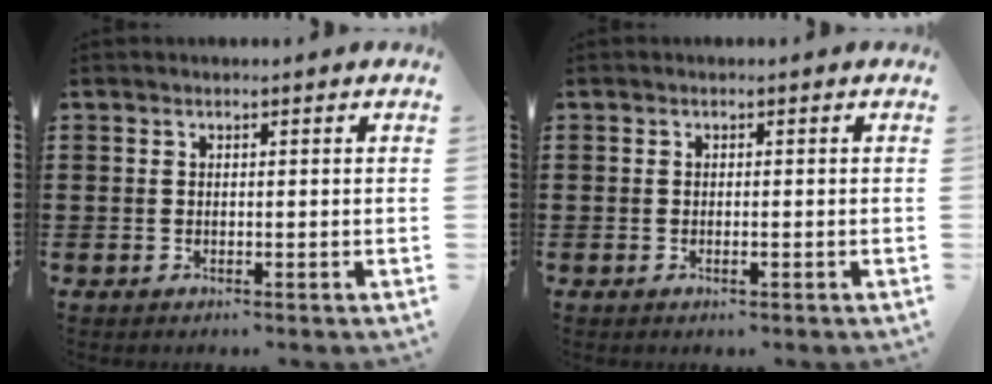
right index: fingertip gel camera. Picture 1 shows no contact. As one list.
[{"total": 0.5, "force": [-0.2, 0.1, 0.5], "torque": [-0.009, -0.005, -0.003]}]